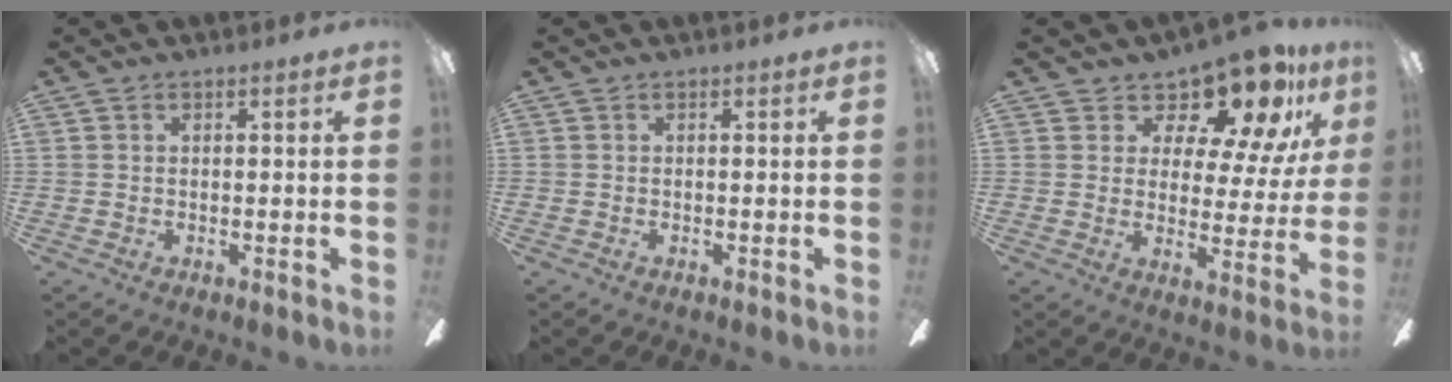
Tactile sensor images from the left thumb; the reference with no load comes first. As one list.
[{"total": 0.0}, {"total": 13.4, "force": [10.3, 5.6, 6.4], "torque": [-0.104, -0.078, 0.181]}]